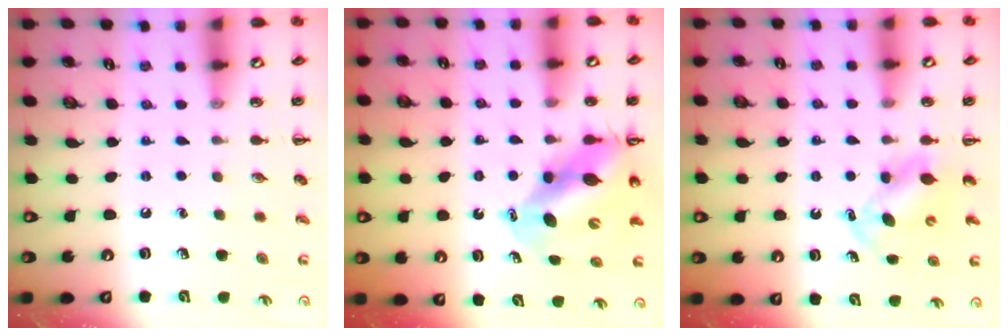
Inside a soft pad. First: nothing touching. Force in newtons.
{"total": 11.1, "press": 10.6, "slide": 3.0}
{"total": 6.1, "press": 6.0, "slide": 0.7}